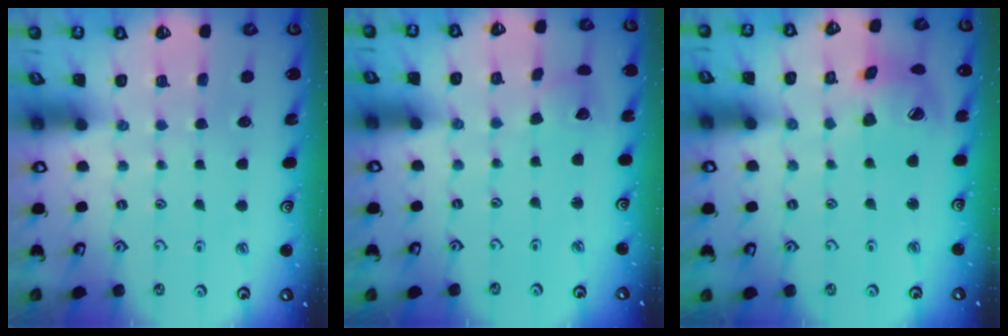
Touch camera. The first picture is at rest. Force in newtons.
{"total": 3.9, "press": 3.8, "slide": 0.5}
{"total": 13.5, "press": 13.3, "slide": 1.9}